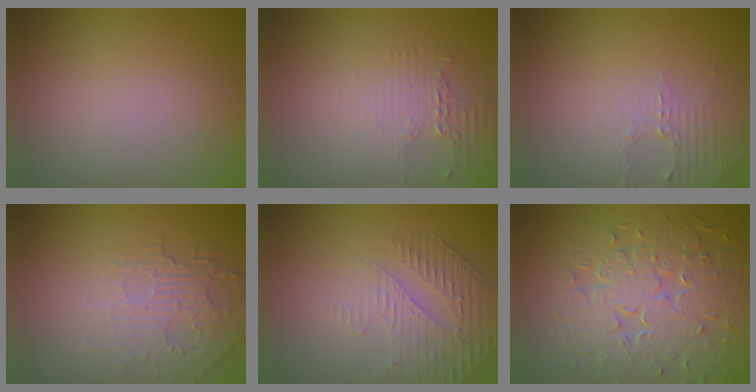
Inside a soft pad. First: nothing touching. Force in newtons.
{"total": 2.2, "press": 1.5, "slide": 1.5}
{"total": 1.8, "press": 1.7, "slide": 0.5}
{"total": 2.1, "press": 1.2, "slide": 1.7}
{"total": 2.2, "press": 1.7, "slide": 1.4}
{"total": 8.7, "press": 6.3, "slide": 6.0}